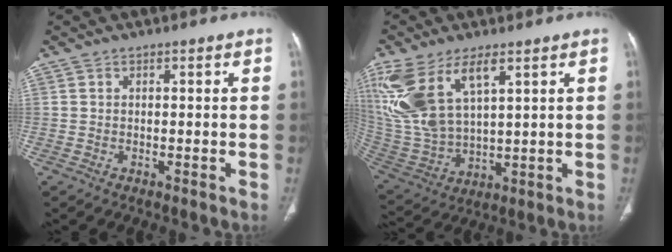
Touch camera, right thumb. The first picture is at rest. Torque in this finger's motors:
{"motor_torque": [1.14, 3.67, 1.67, 1.10, 0.23]}